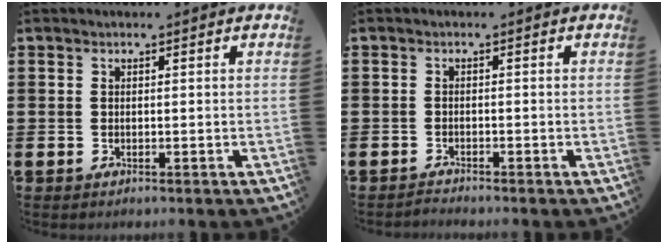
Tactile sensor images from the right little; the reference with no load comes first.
{"total": 0.9, "force": [-0.9, -0.1, 0.0], "torque": [-0.001, -0.001, -0.019]}